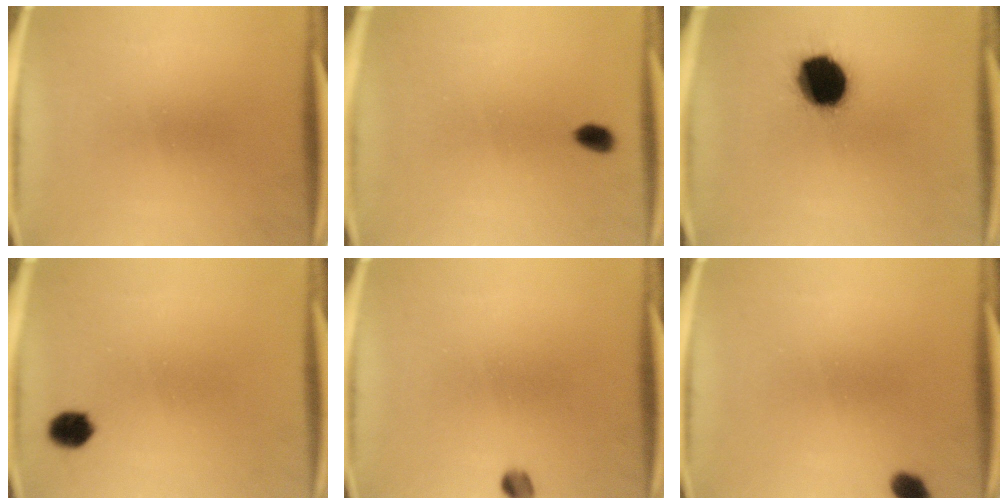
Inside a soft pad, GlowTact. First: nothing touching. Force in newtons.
{"total": 2.4}
{"total": 16.1}
{"total": 3.8}
{"total": 2.0}
{"total": 2.7}